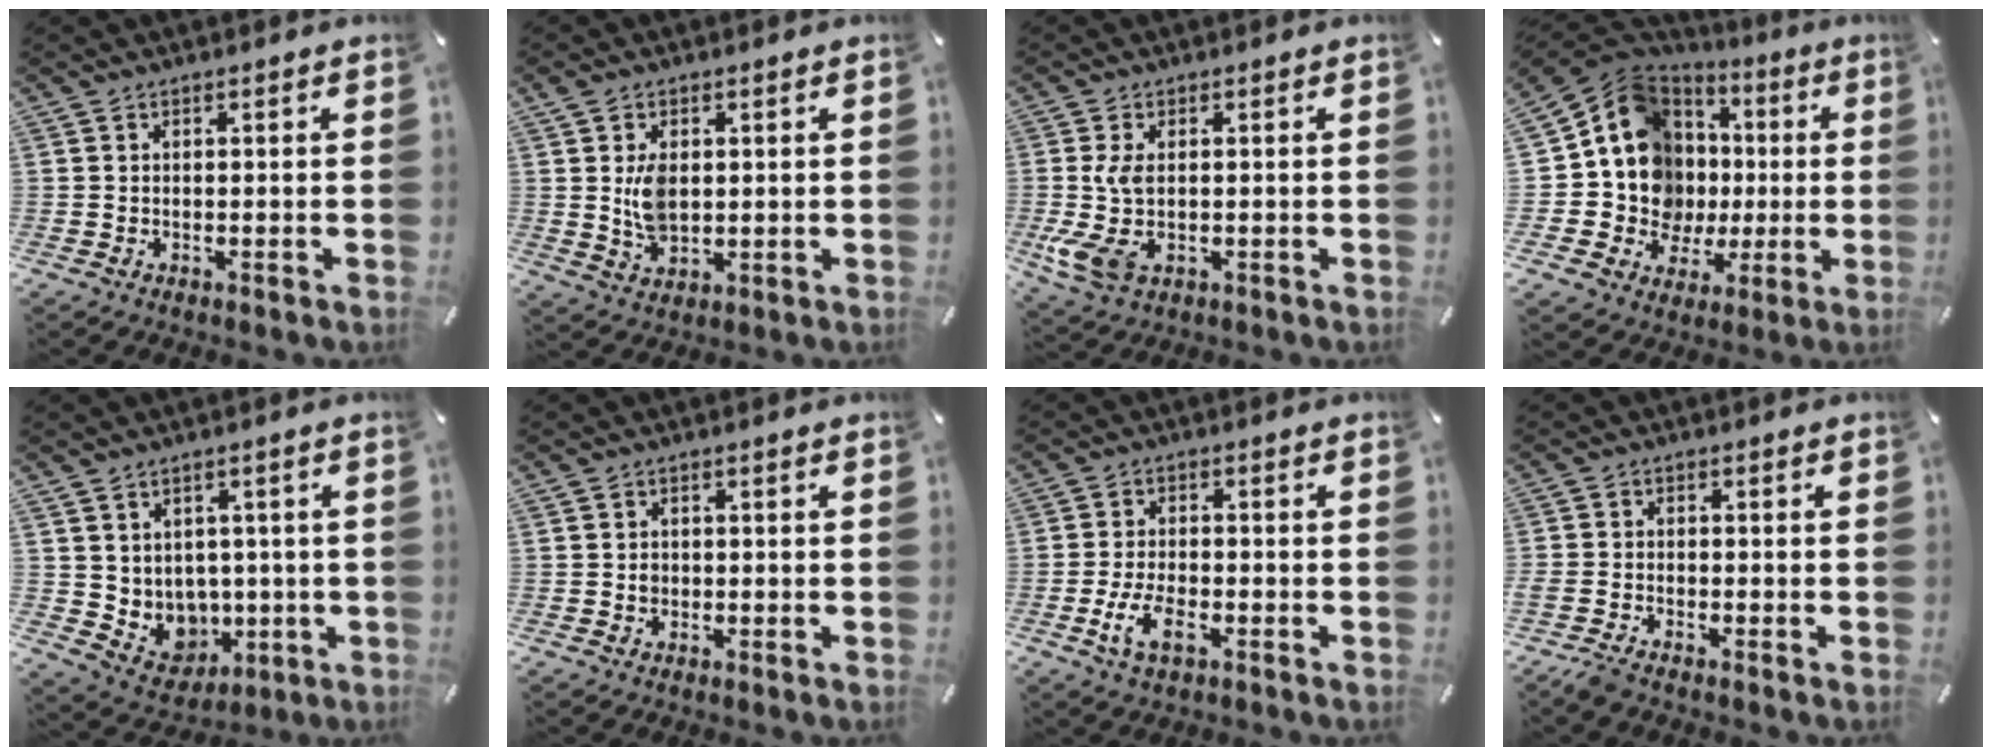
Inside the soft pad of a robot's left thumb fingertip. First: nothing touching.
{"total": 6.7, "force": [1.3, 4.3, 4.9], "torque": [-0.091, -0.002, 0.022]}
{"total": 7.1, "force": [-0.1, 4.1, 5.8], "torque": [-0.143, -0.009, -0.003]}
{"total": 15.2, "force": [0.7, 14.0, 5.8], "torque": [-0.118, -0.029, 0.037]}
{"total": 6.9, "force": [2.6, 6.3, 0.7], "torque": [-0.024, -0.031, 0.064]}
{"total": 1.3, "force": [-0.1, 1.2, 0.6], "torque": [-0.012, 0.005, -0.004]}
{"total": 6.5, "force": [-2.7, 3.1, 5.1], "torque": [-0.113, -0.001, -0.050]}
{"total": 2.6, "force": [-2.3, 0.7, 1.0], "torque": [-0.030, 0.007, -0.048]}